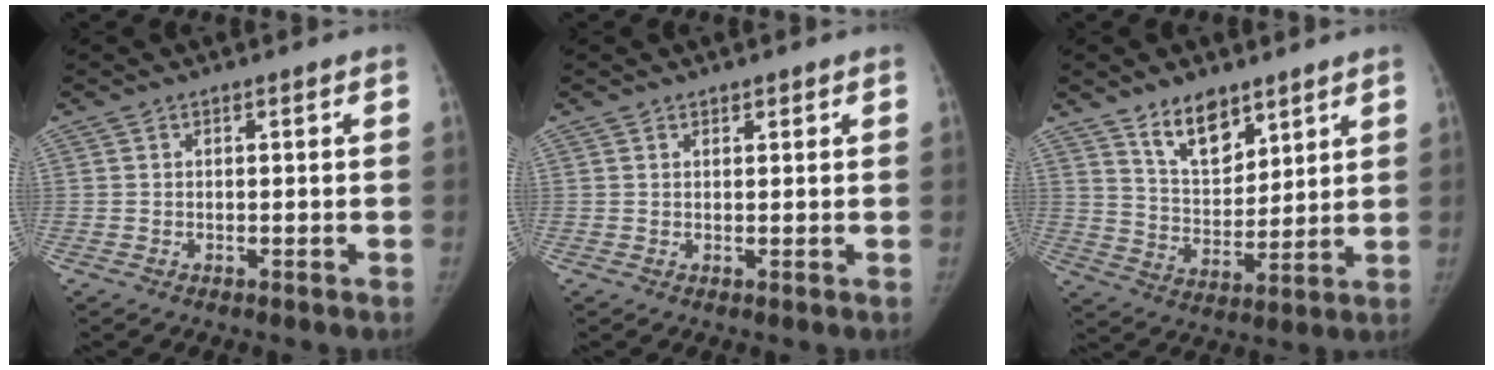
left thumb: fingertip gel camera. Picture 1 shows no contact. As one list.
[{"total": 1.0, "force": [0.8, 0.6, 0.2], "torque": [0.007, -0.005, 0.009]}, {"total": 10.5, "force": [7.2, 5.4, 5.4], "torque": [-0.062, -0.056, 0.136]}]